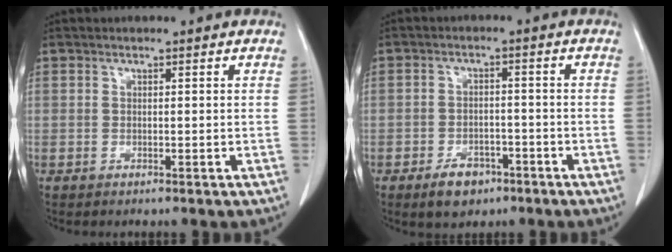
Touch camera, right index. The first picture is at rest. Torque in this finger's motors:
{"motor_torque": [-0.02, 0.00, -0.17, -0.04]}